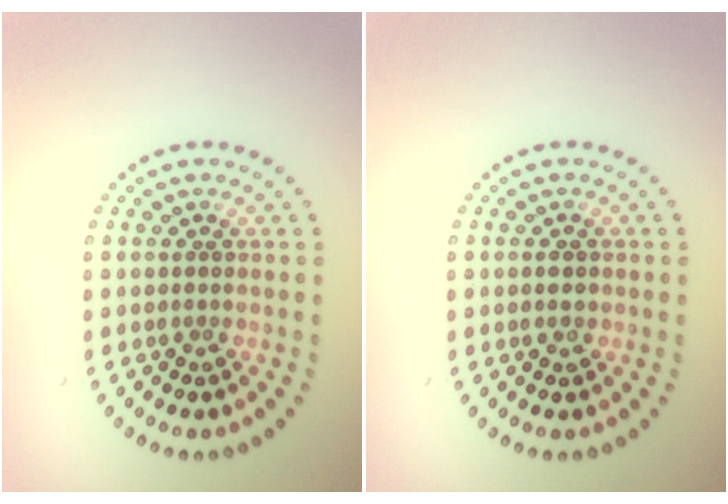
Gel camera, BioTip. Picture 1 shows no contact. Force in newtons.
{"total": 1.3, "press": 1.3, "slide": 0.2}